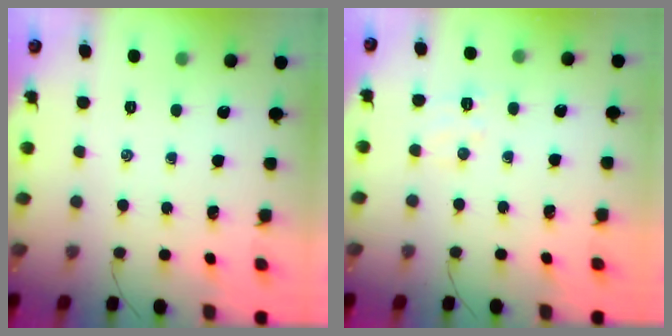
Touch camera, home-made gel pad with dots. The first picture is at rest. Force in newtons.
{"total": 5.6, "press": 5.5, "slide": 1.2}